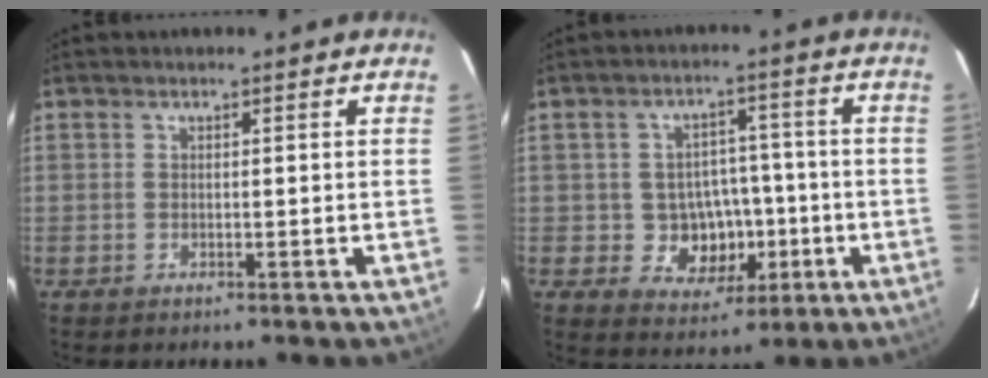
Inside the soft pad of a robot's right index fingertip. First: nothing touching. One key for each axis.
{"total": 11.5, "fx": -3.3, "fy": 9.4, "fz": 5.7, "tx": -0.118, "ty": 0.011, "tz": -0.032}